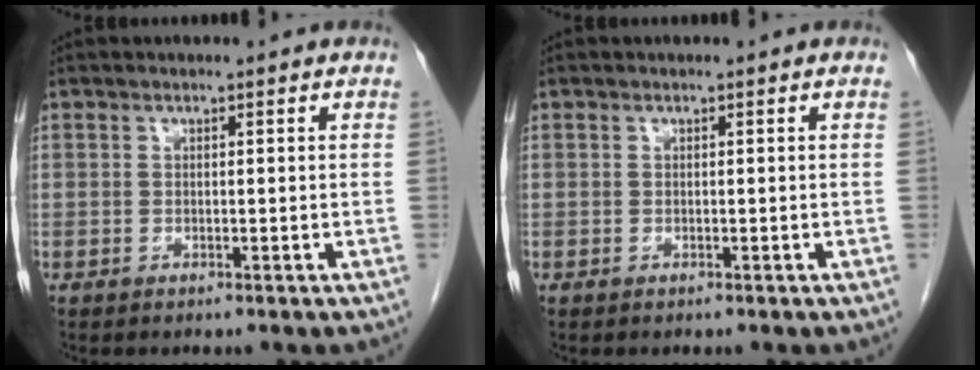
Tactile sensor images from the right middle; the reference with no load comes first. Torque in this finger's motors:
{"motor_torque": [-0.23, -0.35, -0.02, -0.01]}